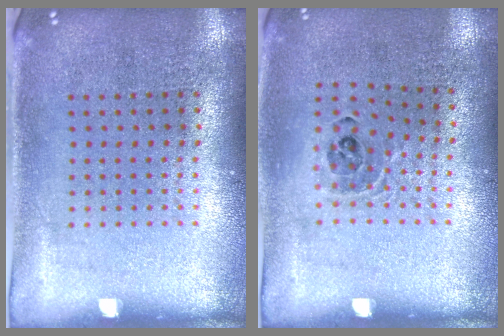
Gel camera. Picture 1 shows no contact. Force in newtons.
{"total": 0.9, "press": 0.9, "slide": 0.1}